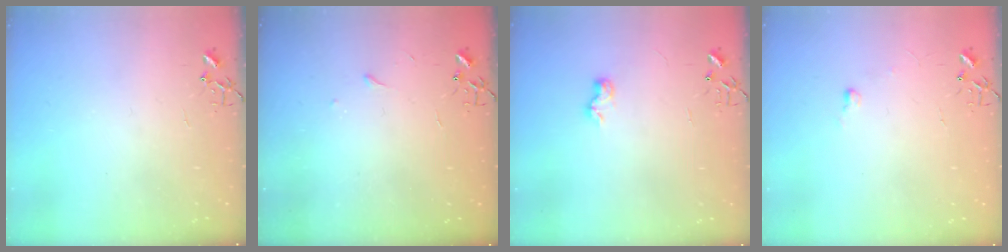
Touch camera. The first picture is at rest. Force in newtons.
{"total": 3.3, "press": 3.3, "slide": 0.5}
{"total": 6.4, "press": 6.4, "slide": 0.3}
{"total": 4.0, "press": 4.0, "slide": 0.6}